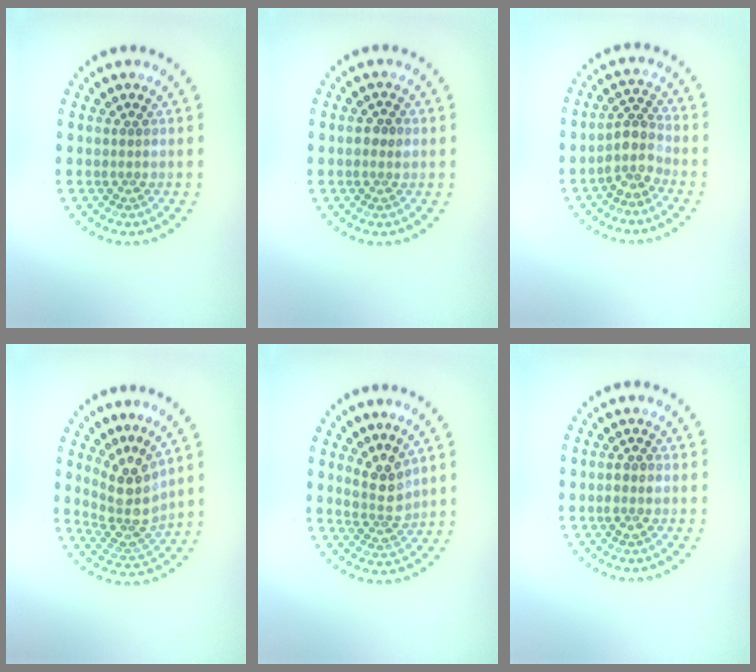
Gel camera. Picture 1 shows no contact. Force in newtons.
{"total": 1.5, "press": 1.5, "slide": 0.3}
{"total": 2.7, "press": 2.1, "slide": 1.7}
{"total": 4.0, "press": 3.0, "slide": 2.6}
{"total": 2.7, "press": 2.4, "slide": 1.3}
{"total": 1.5, "press": 1.5, "slide": 0.4}